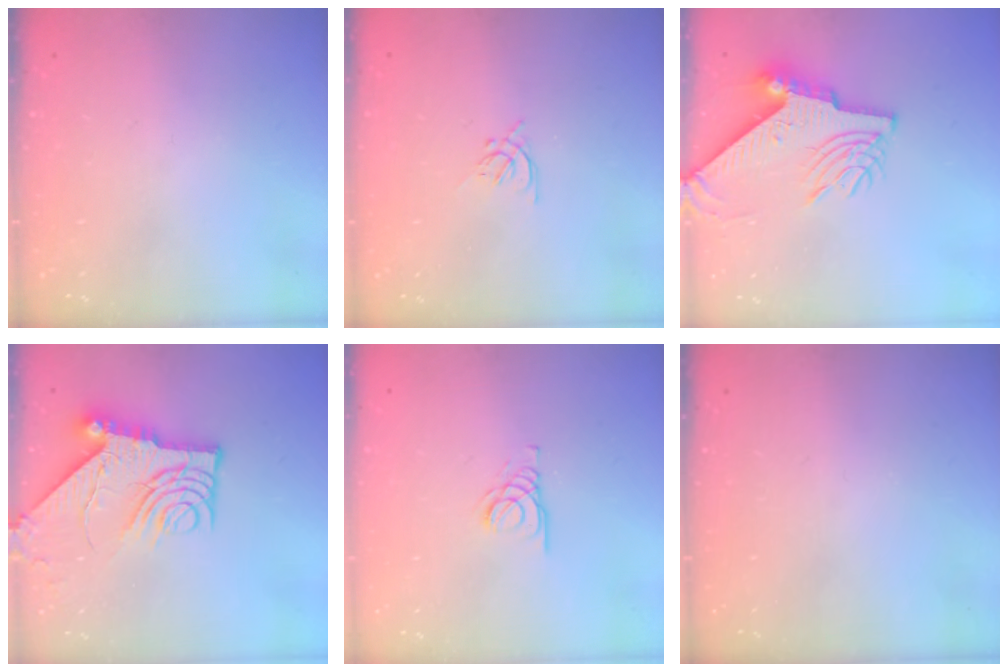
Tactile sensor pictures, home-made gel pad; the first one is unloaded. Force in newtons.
{"total": 2.0, "press": 1.9, "slide": 0.5}
{"total": 10.8, "press": 10.7, "slide": 1.4}
{"total": 12.6, "press": 12.6, "slide": 1.5}
{"total": 2.1, "press": 2.1, "slide": 0.2}
{"total": 0.0}